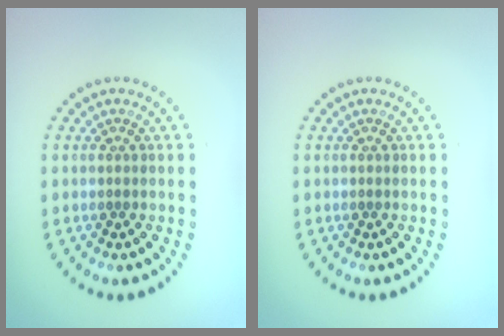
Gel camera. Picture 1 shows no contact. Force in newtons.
{"total": 0.0}